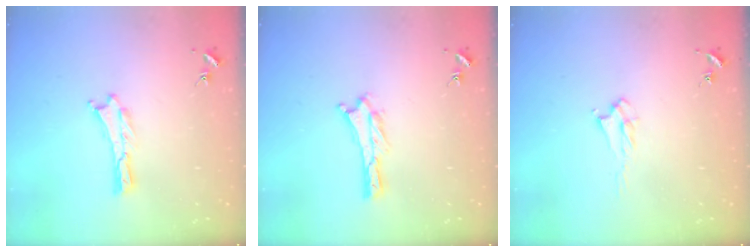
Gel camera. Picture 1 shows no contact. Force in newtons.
{"total": 0.0}
{"total": 2.2, "press": 2.2, "slide": 0.4}